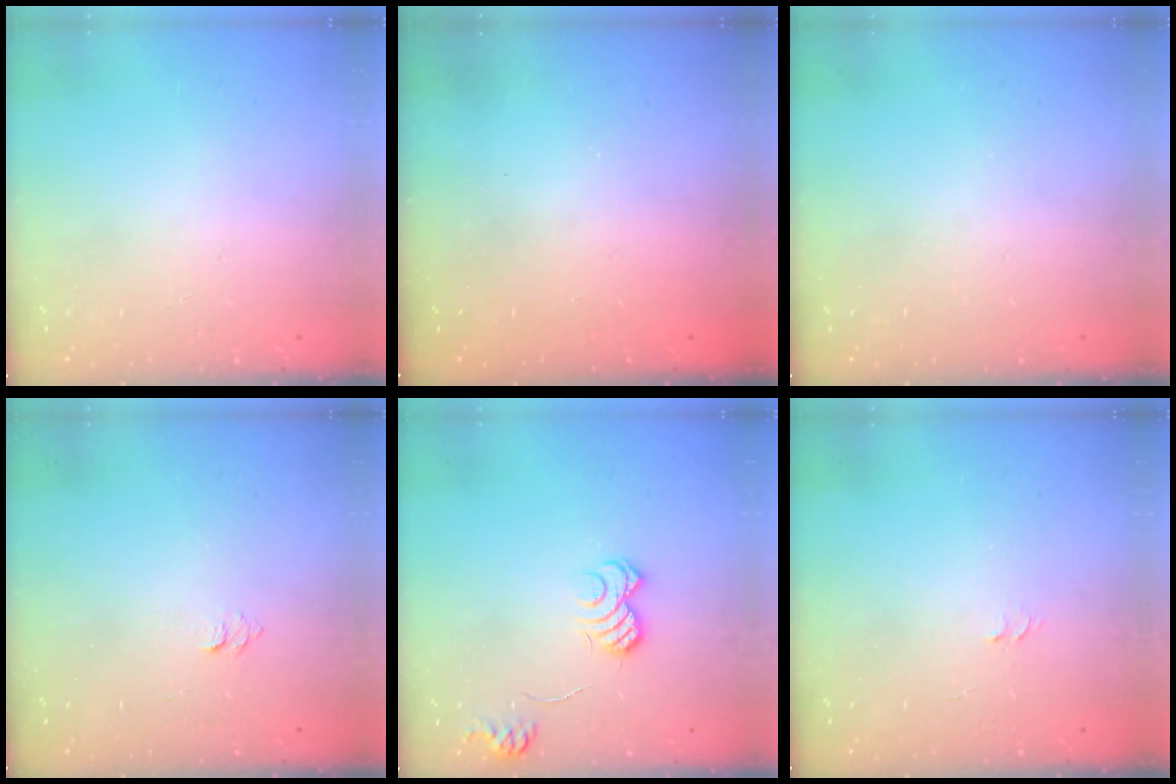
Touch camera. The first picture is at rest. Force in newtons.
{"total": 2.6, "press": 2.4, "slide": 0.8}
{"total": 0.0}
{"total": 3.5, "press": 3.5, "slide": 0.3}
{"total": 9.8, "press": 9.7, "slide": 0.7}
{"total": 3.5, "press": 3.5, "slide": 0.3}